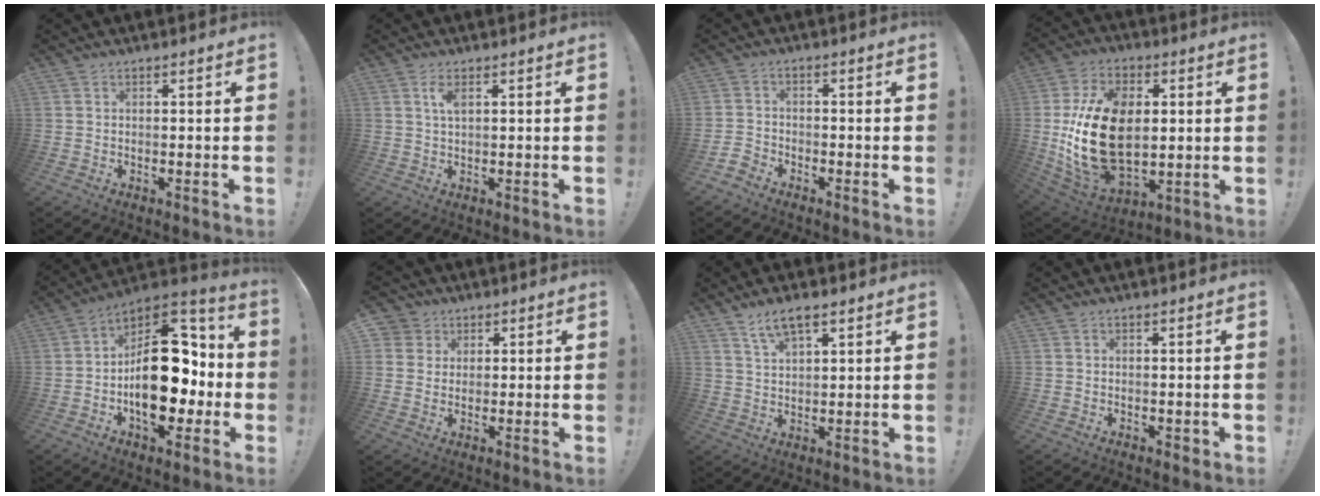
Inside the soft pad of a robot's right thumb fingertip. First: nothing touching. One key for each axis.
{"total": 3.2, "fx": 1.4, "fy": 1.2, "fz": 2.7, "tx": -0.041, "ty": -0.004, "tz": 0.020}
{"total": 3.5, "fx": -3.1, "fy": 1.4, "fz": 1.0, "tx": -0.024, "ty": 0.005, "tz": -0.060}
{"total": 25.3, "fx": 1.0, "fy": 16.6, "fz": 19.1, "tx": -0.376, "ty": -0.002, "tz": 0.032}
{"total": 23.5, "fx": -2.9, "fy": 14.5, "fz": 18.3, "tx": -0.265, "ty": 0.026, "tz": -0.034}
{"total": 4.9, "fx": 2.1, "fy": 4.4, "fz": 0.6, "tx": -0.010, "ty": -0.008, "tz": 0.042}
{"total": 6.6, "fx": 4.5, "fy": 2.4, "fz": 4.3, "tx": -0.076, "ty": -0.016, "tz": 0.082}
{"total": 1.2, "fx": 0.3, "fy": 1.0, "fz": 0.6, "tx": 0.004, "ty": -0.003, "tz": 0.003}